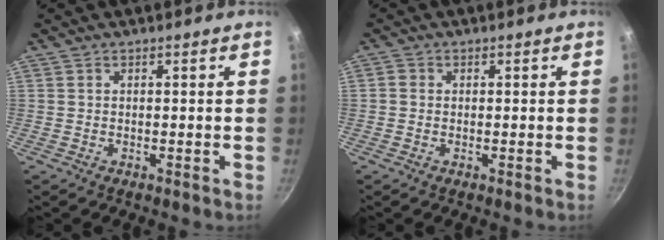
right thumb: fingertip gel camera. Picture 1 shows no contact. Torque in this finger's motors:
{"motor_torque": [-0.40, 0.18, -0.18, 0.20, 0.04]}